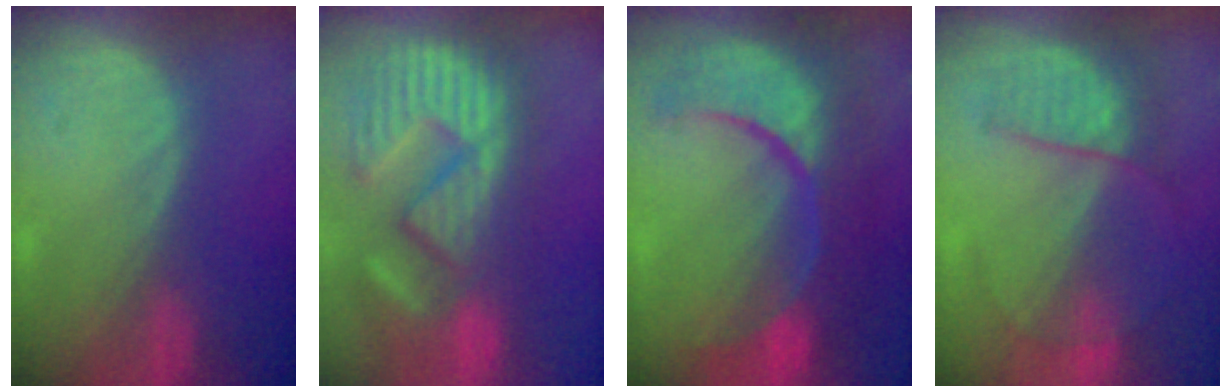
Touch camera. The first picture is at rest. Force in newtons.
{"total": 13.8, "press": 12.2, "slide": 6.4}
{"total": 12.5, "press": 12.4, "slide": 1.4}
{"total": 5.9, "press": 5.8, "slide": 1.0}